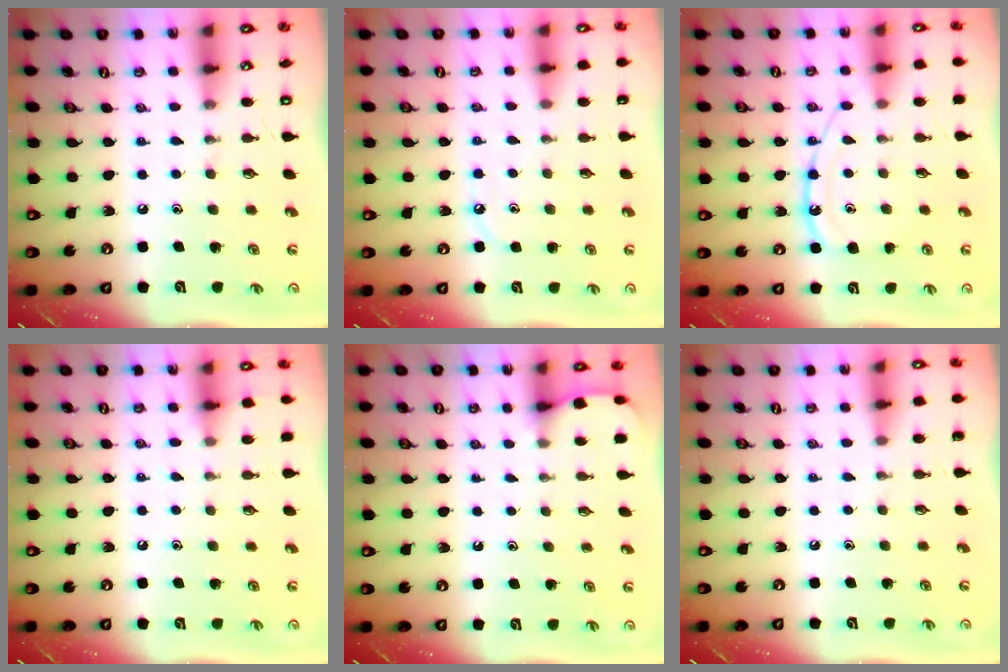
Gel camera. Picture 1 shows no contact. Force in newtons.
{"total": 3.6, "press": 3.5, "slide": 0.5}
{"total": 12.6, "press": 12.6, "slide": 0.6}
{"total": 5.3, "press": 5.2, "slide": 0.7}
{"total": 2.6, "press": 2.6, "slide": 0.2}
{"total": 0.0}